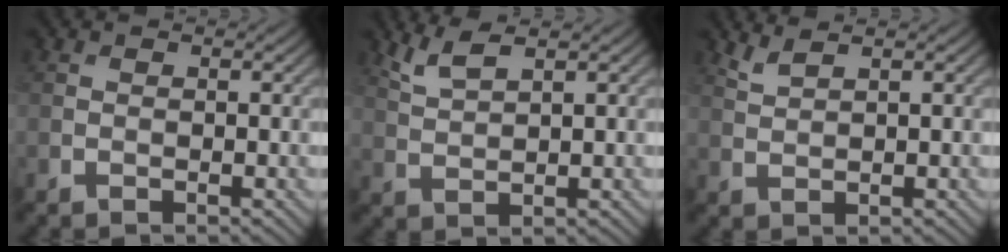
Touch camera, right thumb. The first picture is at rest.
{"total": 3.4, "force": [2.5, 0.7, 2.1], "torque": [-0.054, 0.003, 0.062]}
{"total": 1.9, "force": [1.6, 0.3, 0.9], "torque": [-0.027, 0.005, 0.042]}